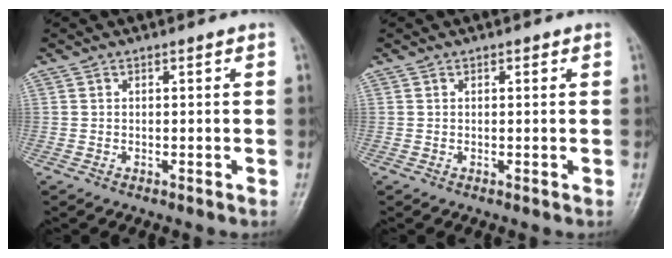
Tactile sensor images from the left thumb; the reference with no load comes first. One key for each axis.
{"total": 0.7, "fx": 0.3, "fy": 0.4, "fz": 0.4, "tx": 0.000, "ty": 0.000, "tz": 0.003}